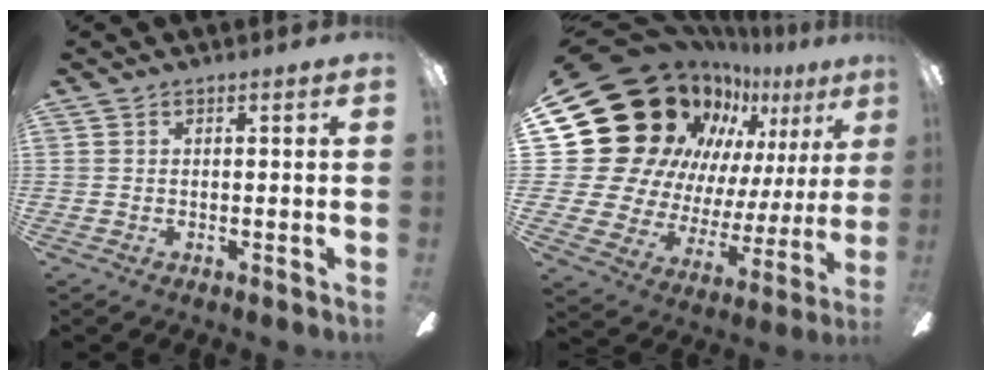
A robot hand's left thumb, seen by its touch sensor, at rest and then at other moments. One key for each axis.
{"total": 27.6, "fx": 16.3, "fy": 17.4, "fz": 13.9, "tx": -0.234, "ty": -0.136, "tz": 0.340}